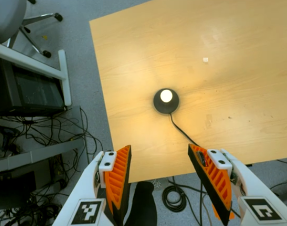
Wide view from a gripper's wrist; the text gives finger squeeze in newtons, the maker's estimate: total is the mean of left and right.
{"total": 0.0}